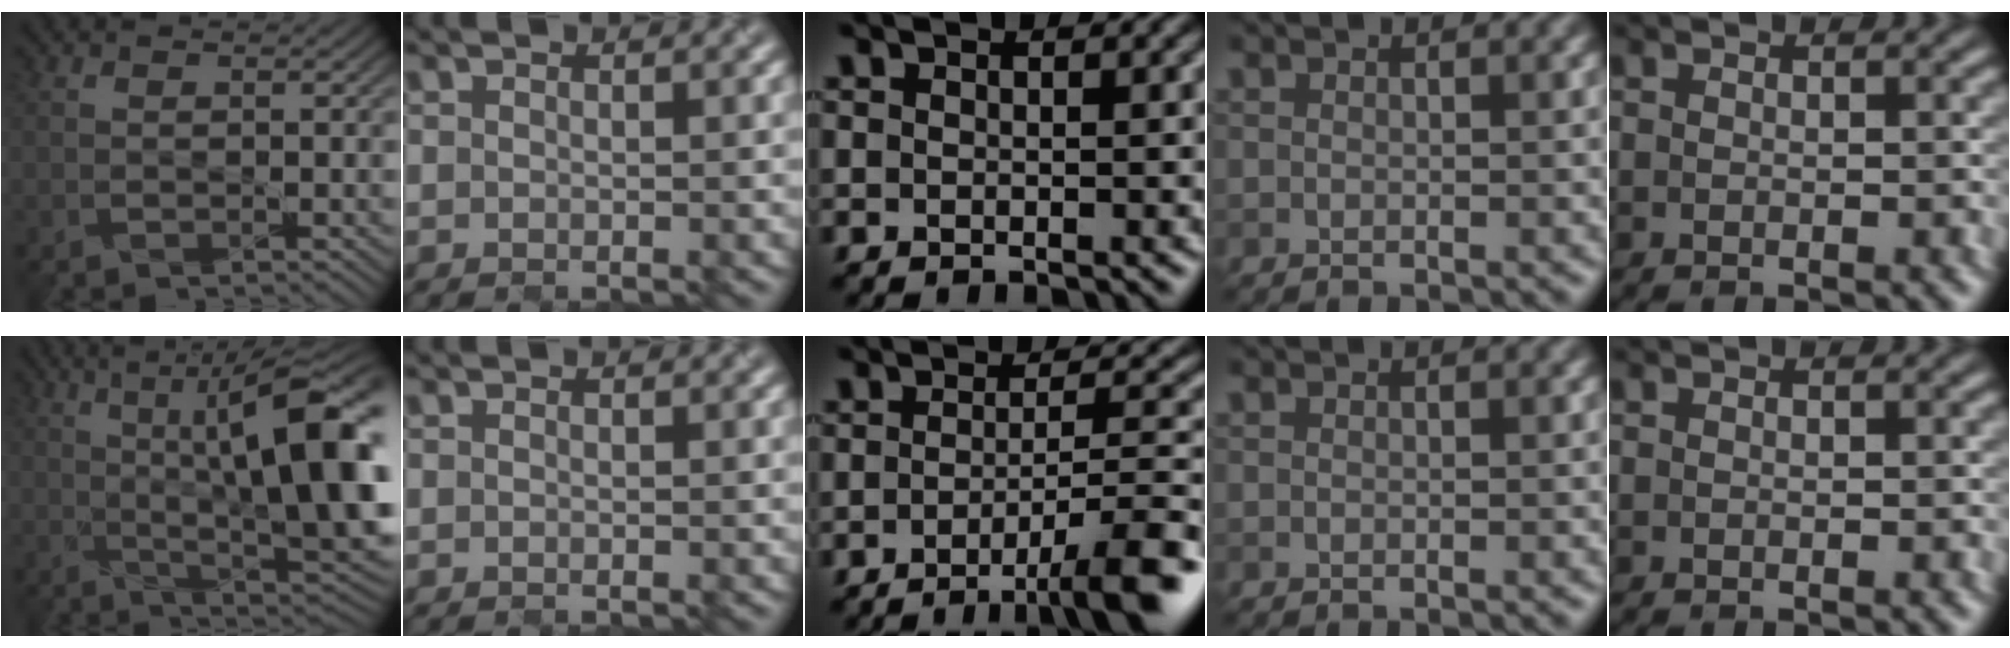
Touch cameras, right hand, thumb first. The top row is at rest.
{"thumb": {"total": 17.2, "force": [2.6, 5.3, 16.1], "torque": [-0.226, 0.023, 0.043]}, "middle": {"total": 7.4, "force": [-3.6, 1.5, 6.3], "torque": [-0.078, 0.006, -0.058]}}